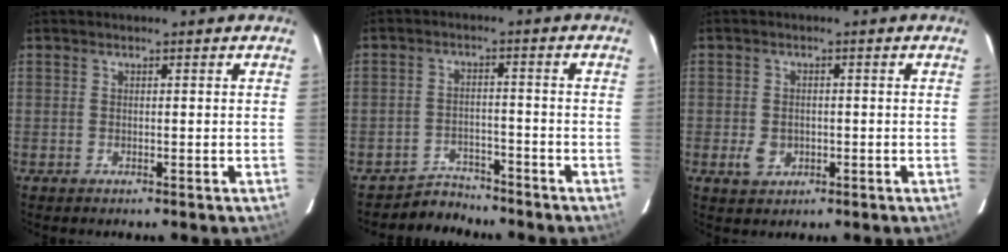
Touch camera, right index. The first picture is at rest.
{"total": 4.7, "force": [-4.3, 1.8, -0.7], "torque": [0.003, 0.016, -0.071]}
{"total": 3.8, "force": [-1.1, 3.0, 2.1], "torque": [-0.043, -0.001, -0.012]}